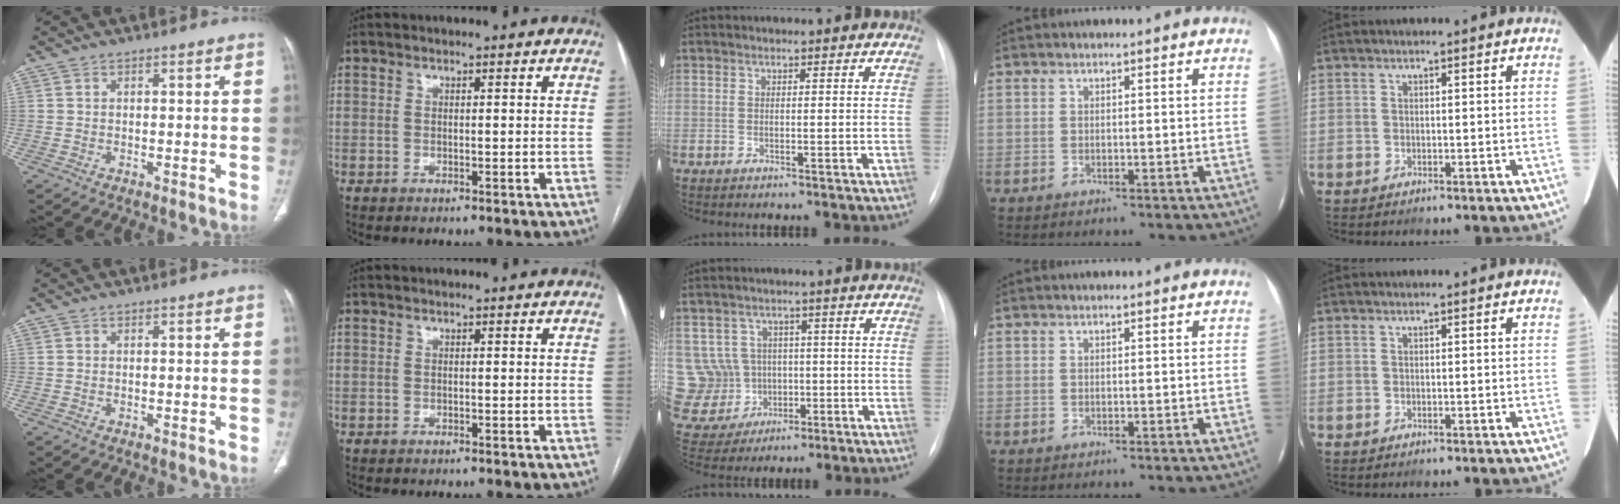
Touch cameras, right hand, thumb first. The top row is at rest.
{"middle": {"total": 11.5, "force": [-0.1, 11.3, 2.4], "torque": [-0.082, 0.038, 0.024]}}